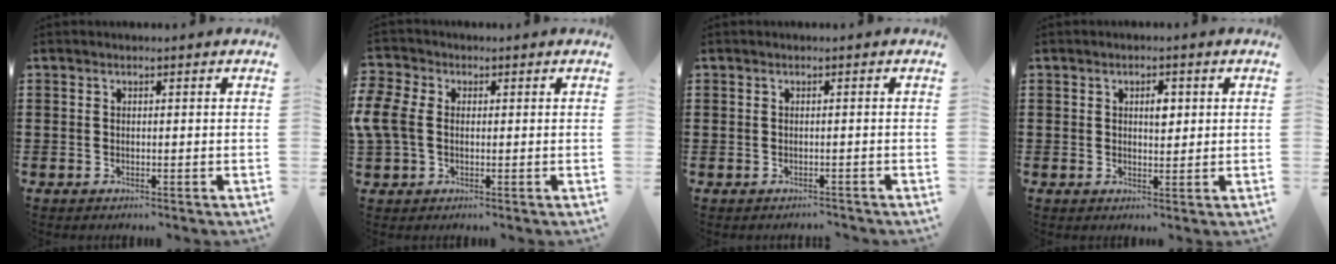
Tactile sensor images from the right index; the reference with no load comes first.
{"total": 4.8, "force": [0.0, 3.5, 3.4], "torque": [-0.106, -0.001, -0.011]}
{"total": 0.7, "force": [-0.7, 0.2, -0.1], "torque": [0.001, 0.002, -0.016]}
{"total": 2.6, "force": [0.7, 1.1, 2.3], "torque": [-0.031, 0.001, 0.007]}